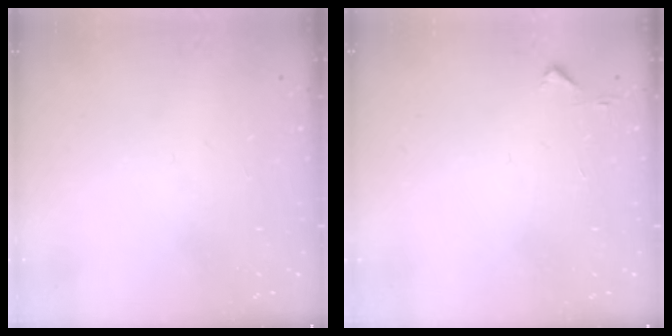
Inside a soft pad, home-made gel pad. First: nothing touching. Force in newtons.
{"total": 3.1, "press": 3.0, "slide": 0.3}